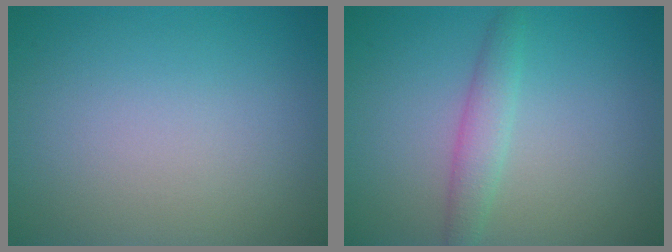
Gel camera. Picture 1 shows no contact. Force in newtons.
{"total": 2.2, "press": 2.2, "slide": 0.0}